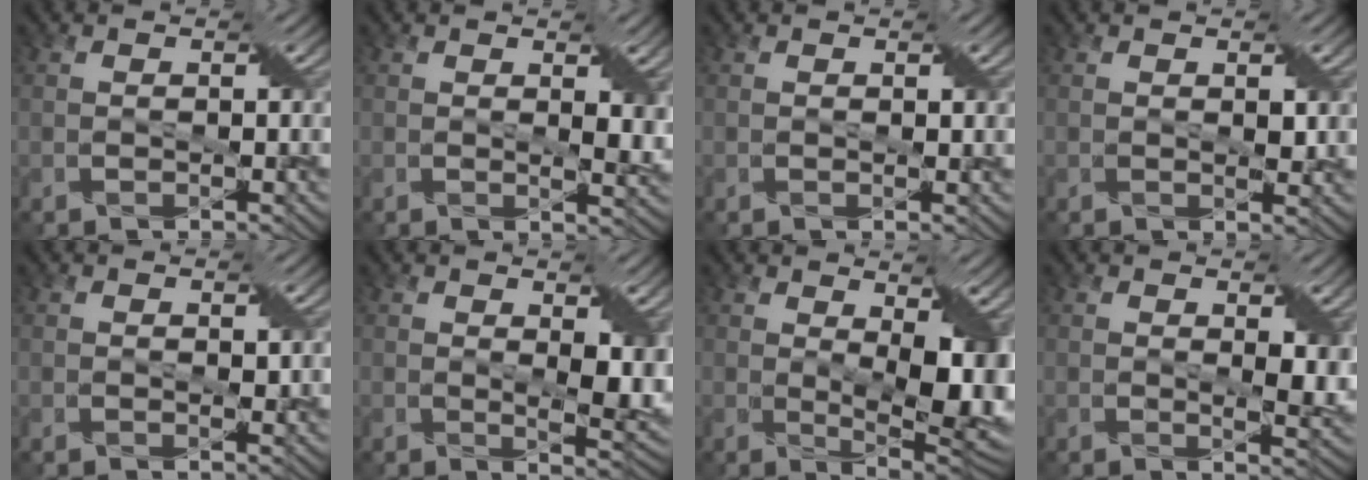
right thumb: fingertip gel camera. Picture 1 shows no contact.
{"total": 3.5, "force": [1.1, 1.3, 3.1], "torque": [-0.050, -0.004, 0.021]}
{"total": 0.7, "force": [0.4, 0.3, 0.5], "torque": [-0.007, 0.000, 0.006]}
{"total": 1.6, "force": [0.5, 0.8, 1.4], "torque": [-0.025, -0.003, 0.012]}
{"total": 1.0, "force": [0.5, 0.4, 0.8], "torque": [-0.013, -0.001, 0.010]}
{"total": 5.8, "force": [1.2, 2.5, 5.1], "torque": [-0.086, -0.012, 0.027]}
{"total": 11.9, "force": [1.7, 5.1, 10.7], "torque": [-0.156, 0.001, 0.046]}
{"total": 4.2, "force": [1.0, 1.7, 3.6], "torque": [-0.063, -0.009, 0.023]}